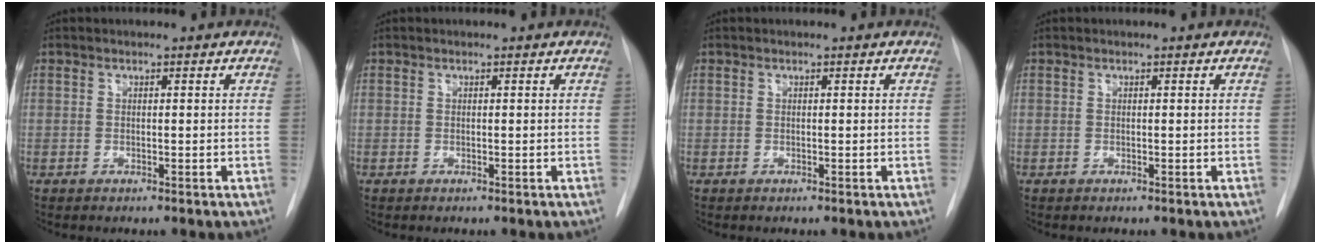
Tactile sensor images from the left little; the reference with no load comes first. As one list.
[{"total": 0.0}, {"total": 0.0}, {"total": 0.0}]